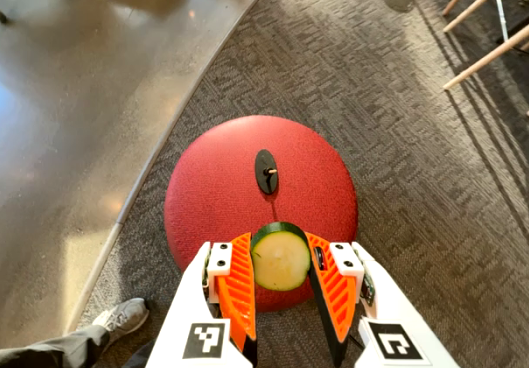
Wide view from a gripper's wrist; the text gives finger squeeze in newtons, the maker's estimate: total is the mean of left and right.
{"total": 11.3, "left": 11.2, "right": 11.3}